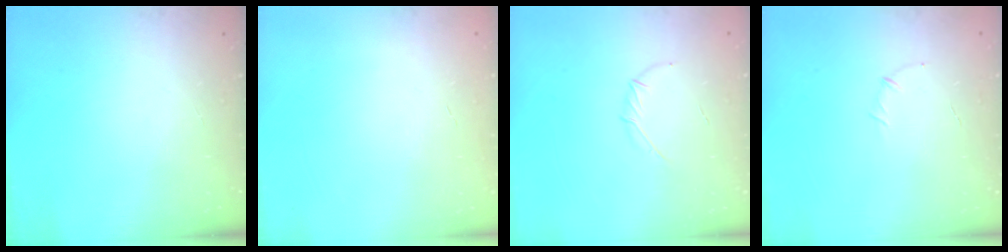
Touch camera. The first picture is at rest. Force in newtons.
{"total": 0.0}
{"total": 4.1, "press": 3.9, "slide": 1.0}
{"total": 4.1, "press": 4.0, "slide": 1.0}